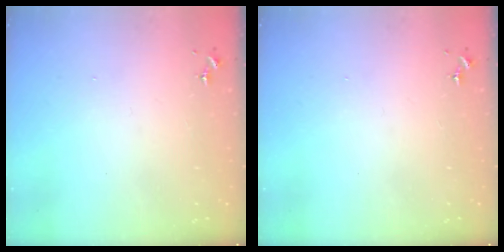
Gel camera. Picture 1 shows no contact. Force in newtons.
{"total": 0.0}